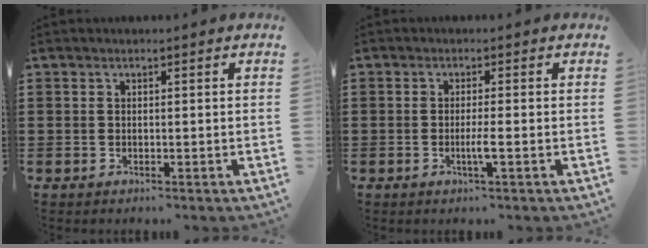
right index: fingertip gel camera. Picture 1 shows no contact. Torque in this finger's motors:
{"motor_torque": [-0.06, 0.10, 0.11, 0.02]}